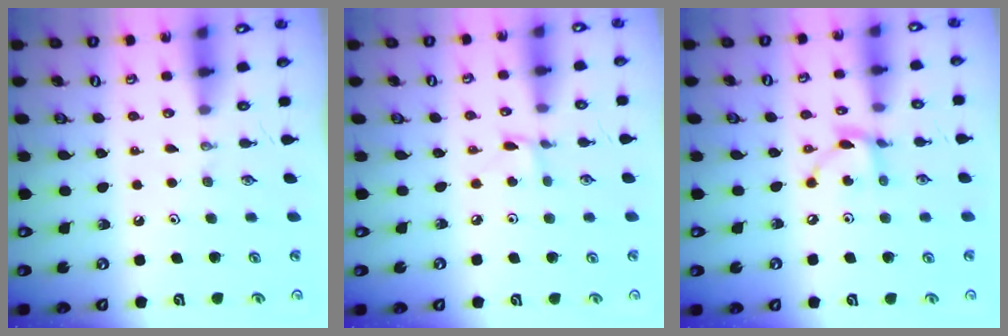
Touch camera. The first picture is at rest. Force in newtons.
{"total": 1.7, "press": 1.7, "slide": 0.0}
{"total": 6.7, "press": 6.7, "slide": 0.1}